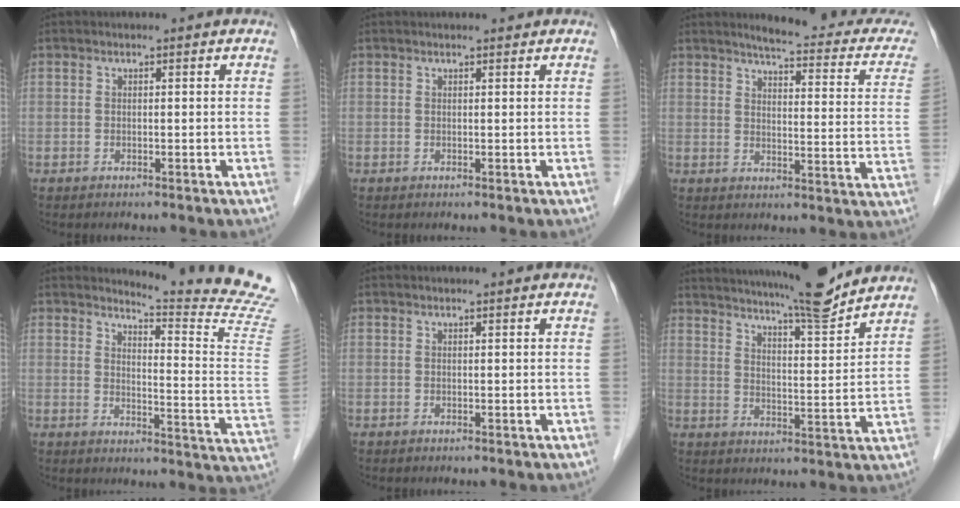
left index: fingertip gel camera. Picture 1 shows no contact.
{"total": 2.1, "force": [1.9, 0.4, 0.7], "torque": [-0.010, 0.014, 0.024]}
{"total": 16.3, "force": [15.1, 1.9, 5.7], "torque": [-0.055, -0.055, 0.157]}
{"total": 15.2, "force": [14.7, -3.3, 2.3], "torque": [-0.042, -0.154, 0.159]}
{"total": 1.0, "force": [1.0, 0.0, 0.3], "torque": [-0.007, 0.013, 0.017]}
{"total": 15.5, "force": [14.1, 0.2, 6.4], "torque": [-0.106, -0.016, 0.199]}